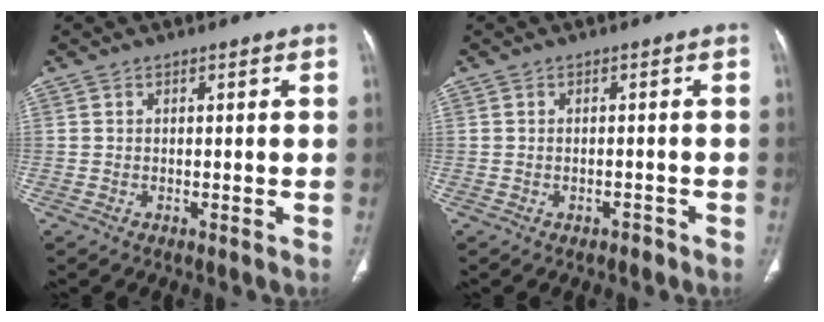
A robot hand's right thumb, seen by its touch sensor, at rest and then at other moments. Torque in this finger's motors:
{"motor_torque": [-0.10, -0.10, -0.37, 0.19, -0.03]}